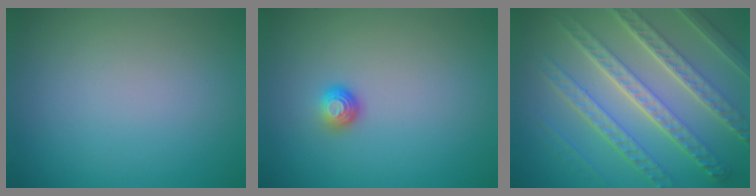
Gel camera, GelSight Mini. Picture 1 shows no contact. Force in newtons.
{"total": 1.3, "press": 1.0, "slide": 0.9}
{"total": 9.0, "press": 6.4, "slide": 6.4}